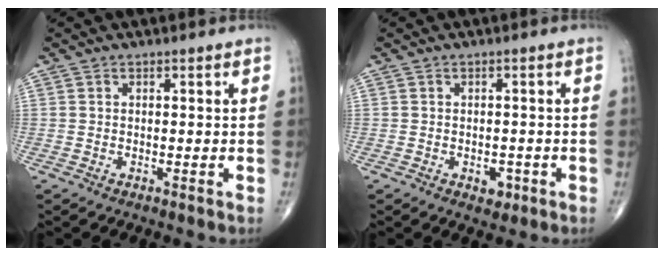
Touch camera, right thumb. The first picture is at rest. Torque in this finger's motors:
{"motor_torque": [0.64, 0.14, 0.16, -0.37, 0.00]}